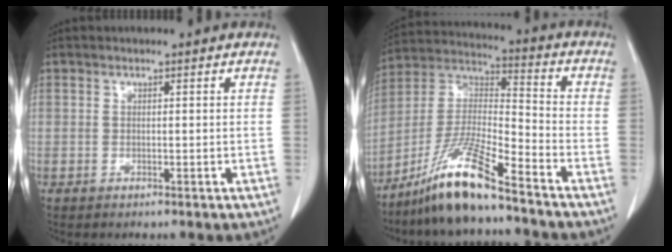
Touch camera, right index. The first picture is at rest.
{"total": 13.1, "force": [-9.7, 0.5, 8.8], "torque": [-0.182, -0.012, -0.187]}